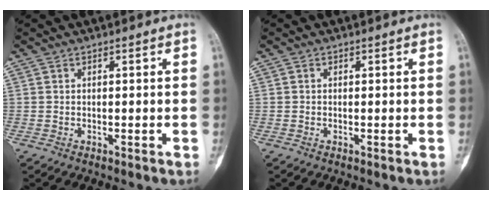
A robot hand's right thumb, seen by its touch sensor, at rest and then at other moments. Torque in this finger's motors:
{"motor_torque": [-0.23, -0.02, 0.12, 0.31, -0.03]}